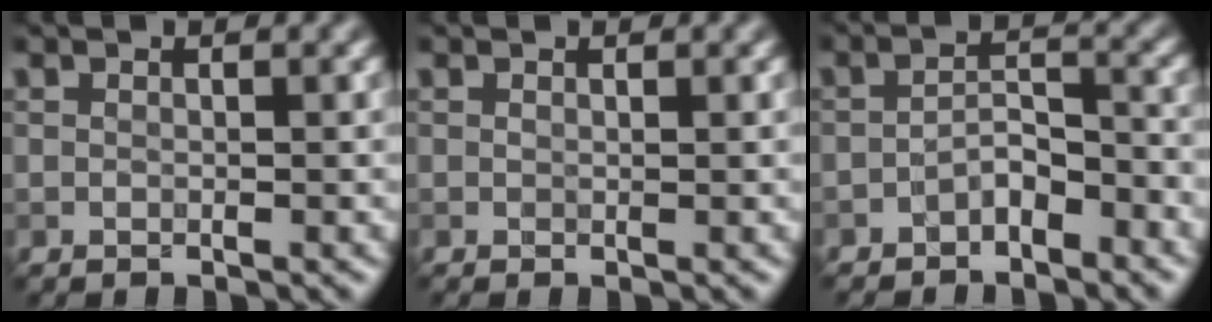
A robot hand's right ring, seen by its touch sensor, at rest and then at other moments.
{"total": 0.0}
{"total": 2.8, "force": [-2.0, 1.0, 1.7], "torque": [-0.030, 0.012, -0.040]}